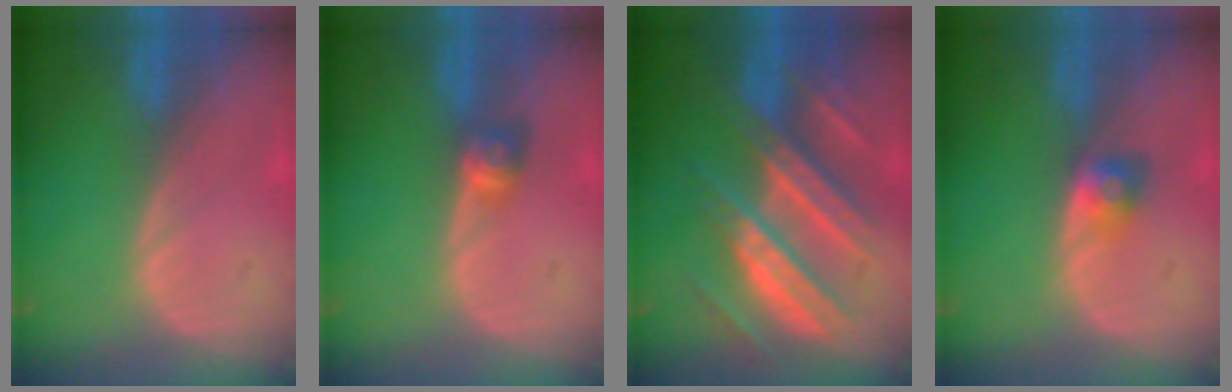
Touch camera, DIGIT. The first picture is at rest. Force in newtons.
{"total": 2.9, "press": 2.5, "slide": 1.5}
{"total": 11.1, "press": 11.0, "slide": 1.0}
{"total": 2.8, "press": 2.6, "slide": 1.2}